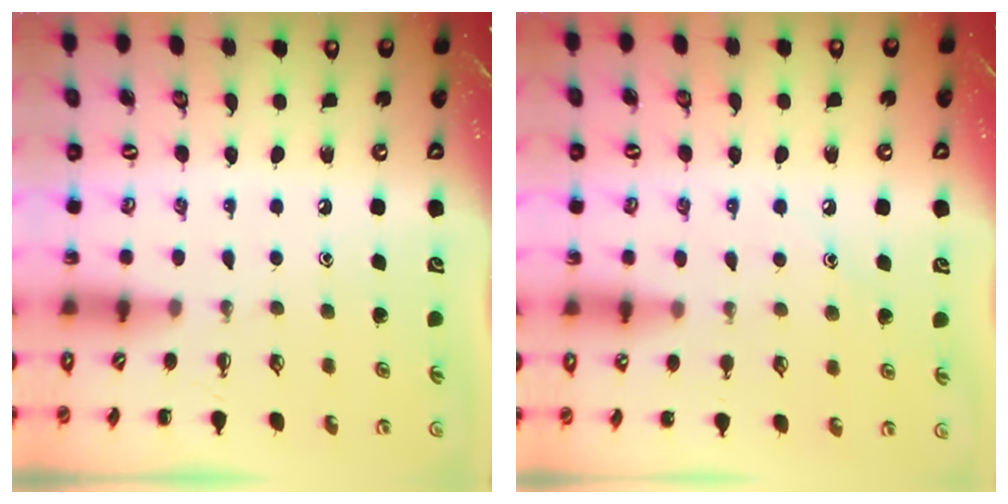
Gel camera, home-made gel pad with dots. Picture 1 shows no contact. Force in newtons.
{"total": 7.8, "press": 7.6, "slide": 1.9}